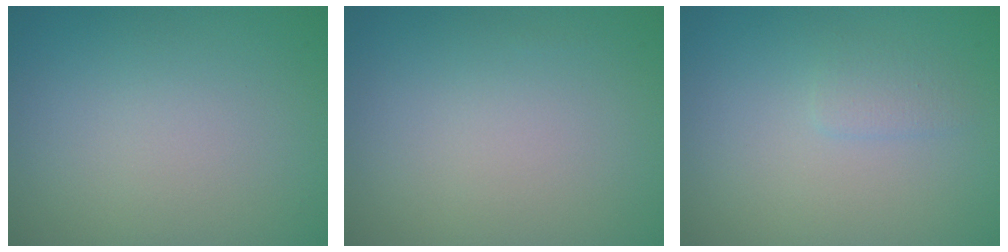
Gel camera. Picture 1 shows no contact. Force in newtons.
{"total": 0.0}
{"total": 1.1, "press": 1.1, "slide": 0.1}